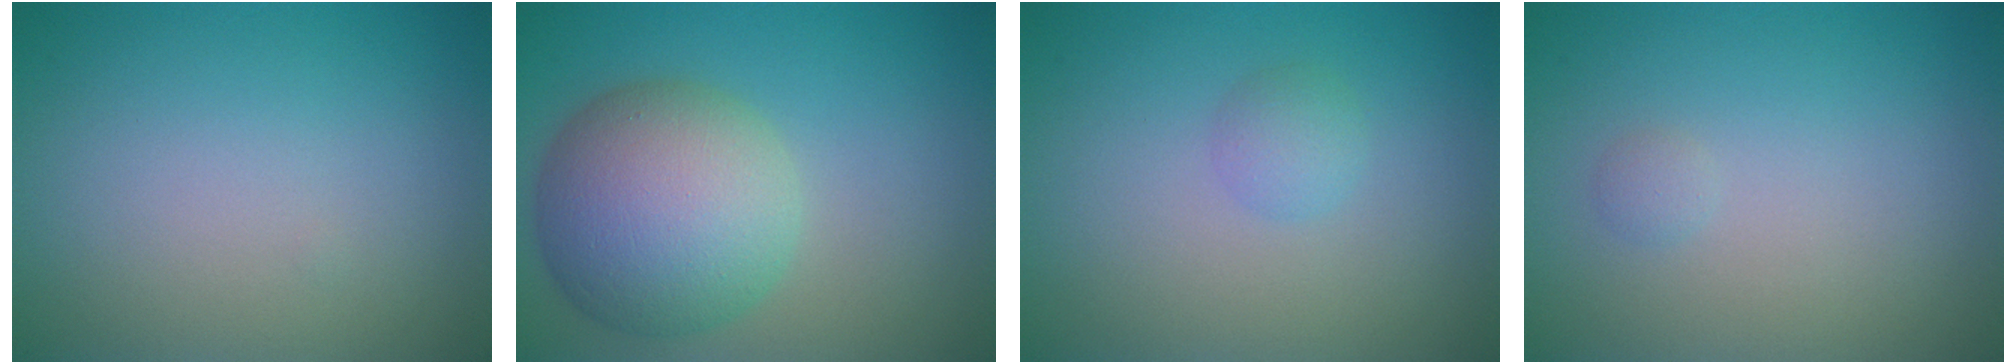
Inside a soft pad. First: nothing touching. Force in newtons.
{"total": 9.0, "press": 9.0, "slide": 0.4}
{"total": 1.3, "press": 1.3, "slide": 0.1}
{"total": 0.6, "press": 0.6, "slide": 0.1}